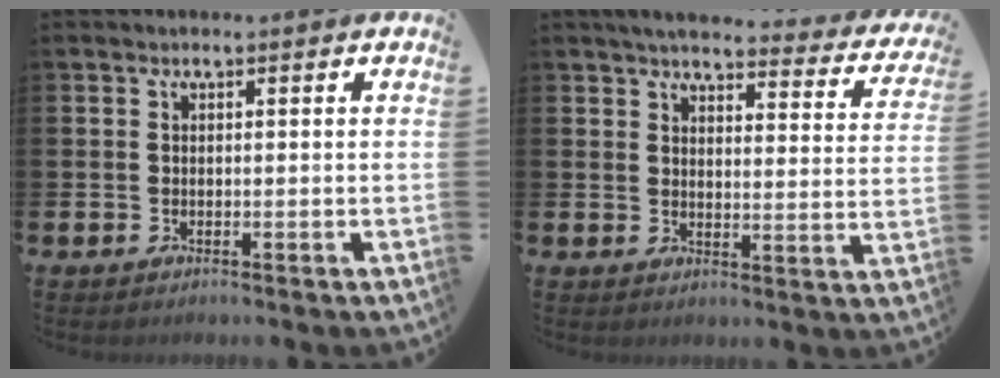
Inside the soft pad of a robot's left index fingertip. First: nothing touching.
{"total": 3.9, "force": [3.5, 0.8, 1.4], "torque": [-0.035, -0.029, 0.053]}